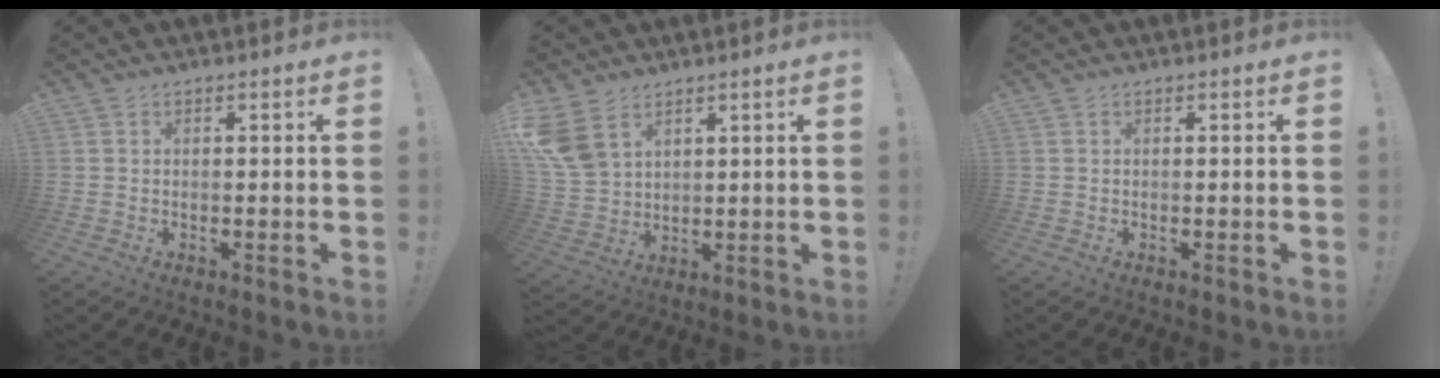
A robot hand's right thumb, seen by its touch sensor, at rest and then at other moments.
{"total": 10.2, "force": [5.9, 6.4, 5.3], "torque": [-0.102, -0.026, 0.118]}
{"total": 0.0}